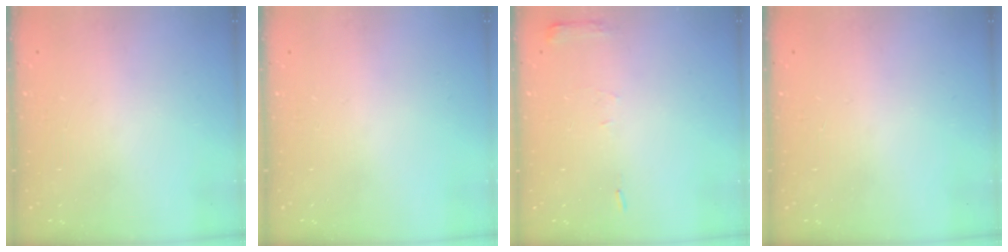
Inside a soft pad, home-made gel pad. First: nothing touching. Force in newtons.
{"total": 0.0}
{"total": 4.9, "press": 4.9, "slide": 0.7}
{"total": 0.0}